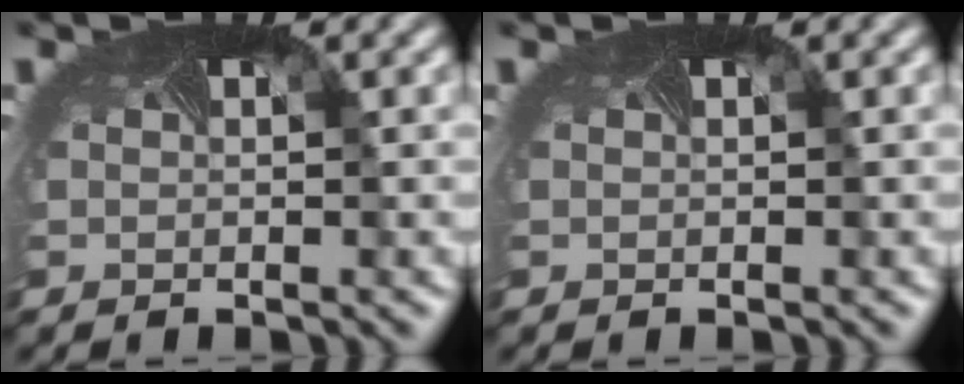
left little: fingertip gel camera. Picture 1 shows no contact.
{"total": 0.0}